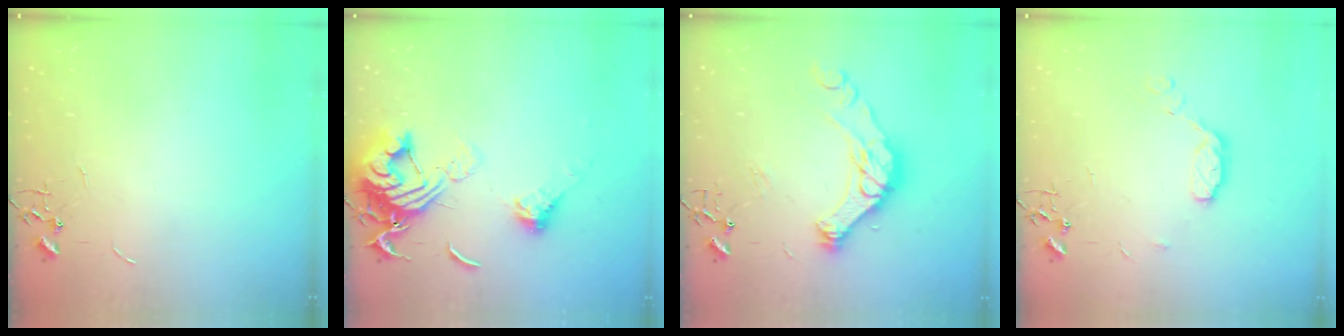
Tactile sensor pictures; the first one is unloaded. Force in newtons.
{"total": 15.4, "press": 15.3, "slide": 1.8}
{"total": 17.0, "press": 16.8, "slide": 2.1}
{"total": 8.0, "press": 8.0, "slide": 0.5}